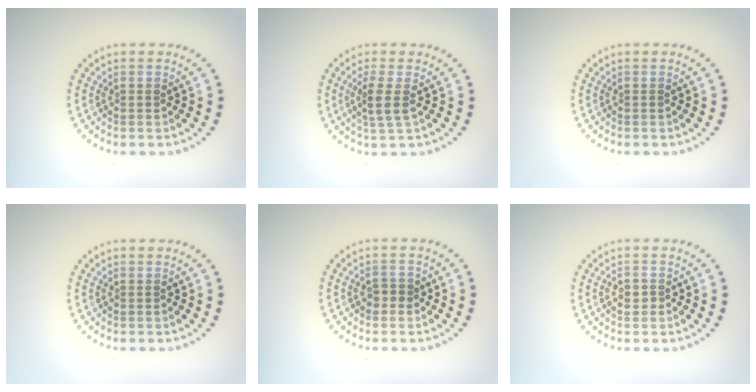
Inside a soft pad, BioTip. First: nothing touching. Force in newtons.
{"total": 2.3, "press": 1.8, "slide": 1.4}
{"total": 0.0}
{"total": 0.0}
{"total": 1.1, "press": 1.1, "slide": 0.3}
{"total": 1.0, "press": 1.0, "slide": 0.1}